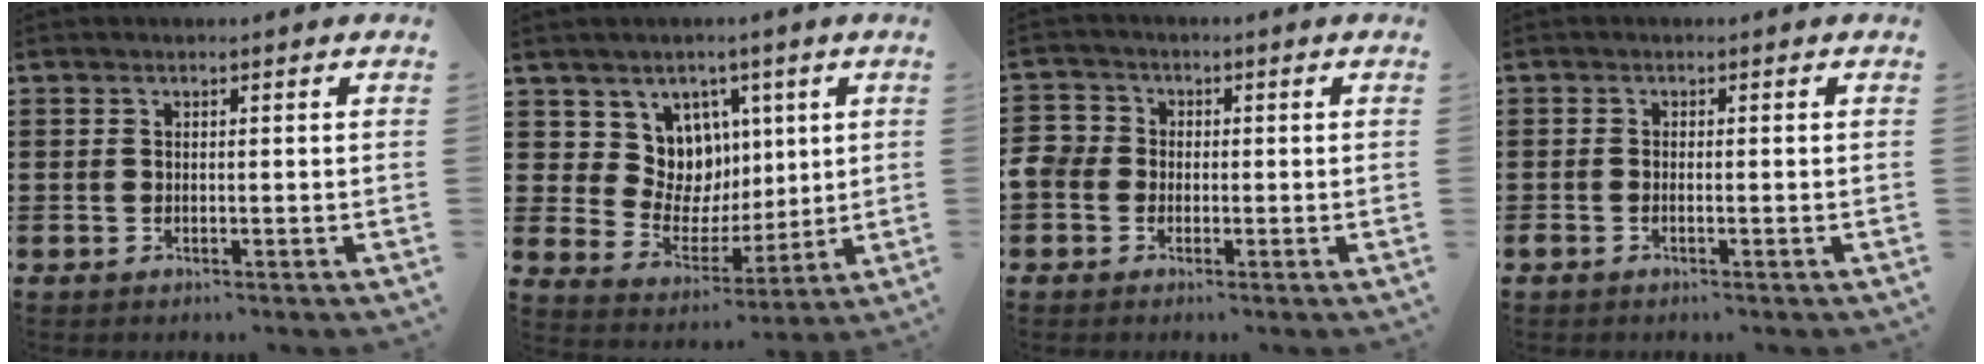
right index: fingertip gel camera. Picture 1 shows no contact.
{"total": 8.5, "force": [3.5, 7.6, 1.7], "torque": [-0.059, -0.034, 0.069]}
{"total": 3.7, "force": [-1.0, 3.3, 1.3], "torque": [-0.057, 0.000, -0.030]}
{"total": 0.6, "force": [-0.4, 0.0, 0.4], "torque": [-0.007, -0.003, -0.008]}